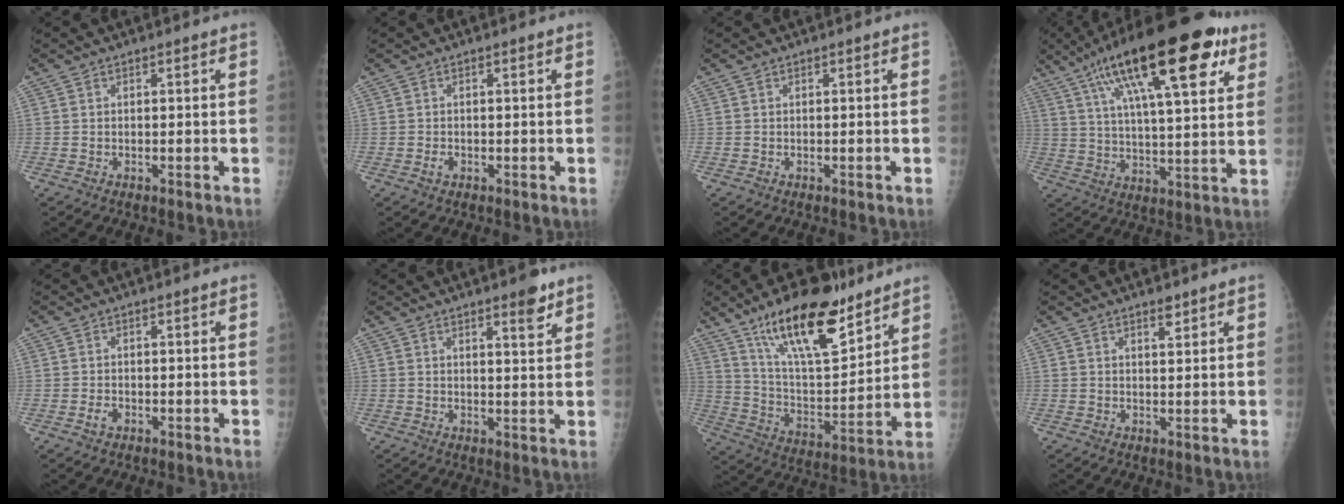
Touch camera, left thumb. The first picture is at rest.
{"total": 0.8, "force": [-0.4, 0.6, 0.5], "torque": [-0.007, 0.000, -0.006]}
{"total": 0.0}
{"total": 25.2, "force": [12.8, 7.7, 20.3], "torque": [-0.311, -0.008, 0.203]}
{"total": 1.3, "force": [-0.6, 0.9, 0.8], "torque": [-0.012, 0.001, -0.012]}
{"total": 4.3, "force": [2.9, 0.9, 3.0], "torque": [-0.034, -0.020, 0.040]}
{"total": 20.8, "force": [13.9, 7.4, 13.6], "torque": [-0.189, -0.071, 0.245]}
{"total": 2.1, "force": [1.6, 0.6, 1.2], "torque": [-0.011, -0.011, 0.025]}